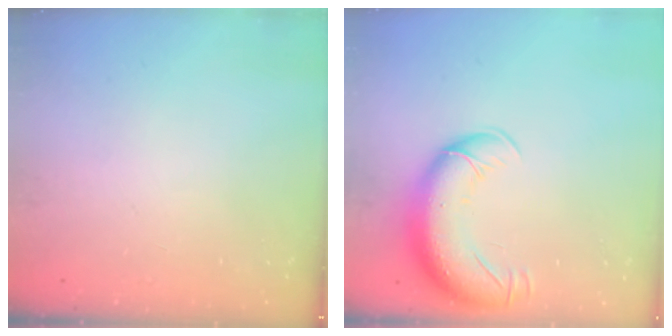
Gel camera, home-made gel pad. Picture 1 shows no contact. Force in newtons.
{"total": 15.0, "press": 14.6, "slide": 3.6}